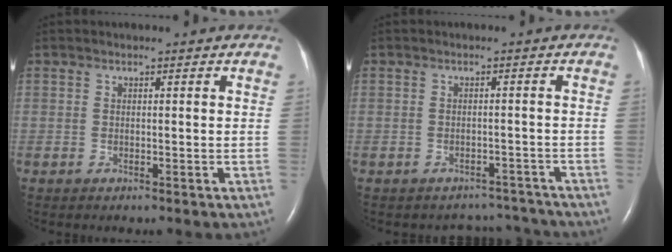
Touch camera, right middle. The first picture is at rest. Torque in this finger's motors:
{"motor_torque": [0.20, -0.22, 0.00, 0.00]}